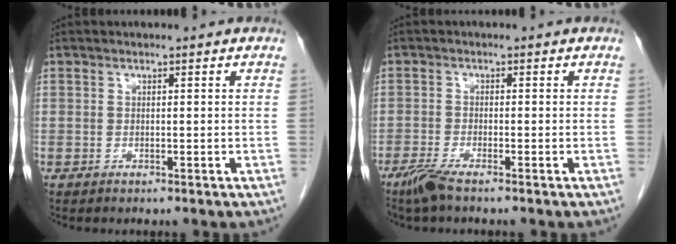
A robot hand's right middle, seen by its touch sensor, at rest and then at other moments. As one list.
[{"total": 3.1, "force": [-2.4, 0.1, 2.0], "torque": [-0.048, -0.007, -0.052]}]